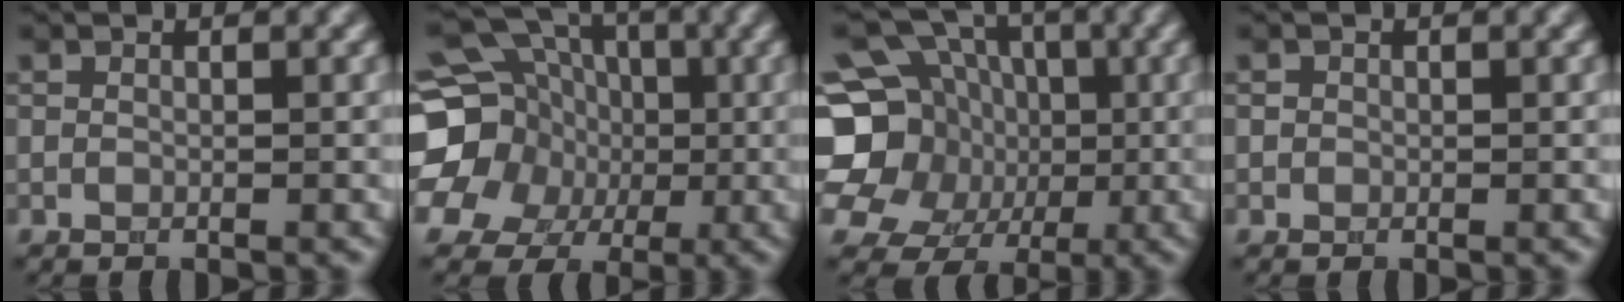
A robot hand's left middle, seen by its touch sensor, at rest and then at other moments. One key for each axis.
{"total": 18.2, "fx": -0.2, "fy": 16.4, "fz": 8.0, "tx": -0.183, "ty": 0.018, "tz": -0.039}
{"total": 16.4, "fx": -1.4, "fy": 15.2, "fz": 5.9, "tx": -0.176, "ty": 0.013, "tz": -0.042}
{"total": 0.5, "fx": 0.1, "fy": 0.5, "fz": 0.1, "tx": 0.002, "ty": -0.002, "tz": -0.002}